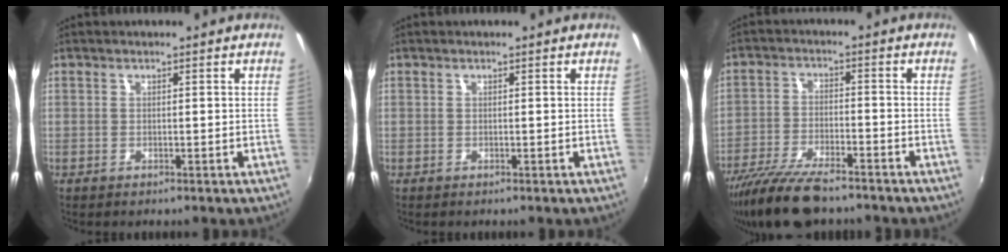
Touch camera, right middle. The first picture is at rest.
{"total": 0.0}
{"total": 12.0, "force": [-9.7, 3.1, 6.2], "torque": [-0.142, -0.028, -0.178]}